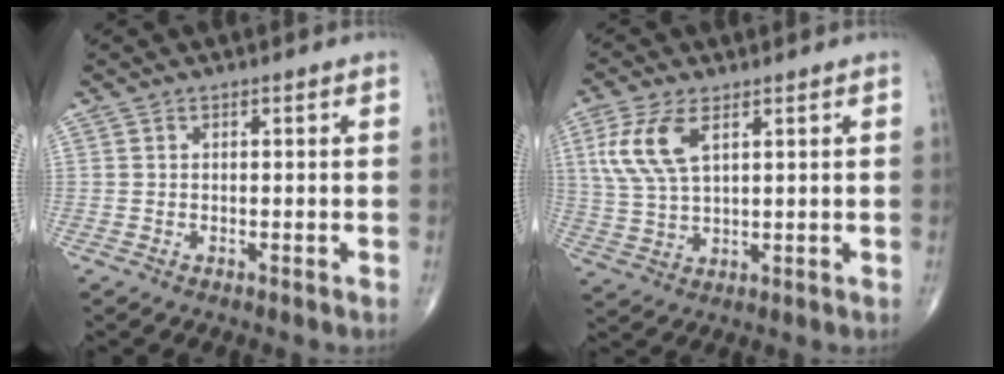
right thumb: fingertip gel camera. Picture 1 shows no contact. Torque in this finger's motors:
{"motor_torque": [0.14, 0.19, 0.70, 0.32, 0.10]}